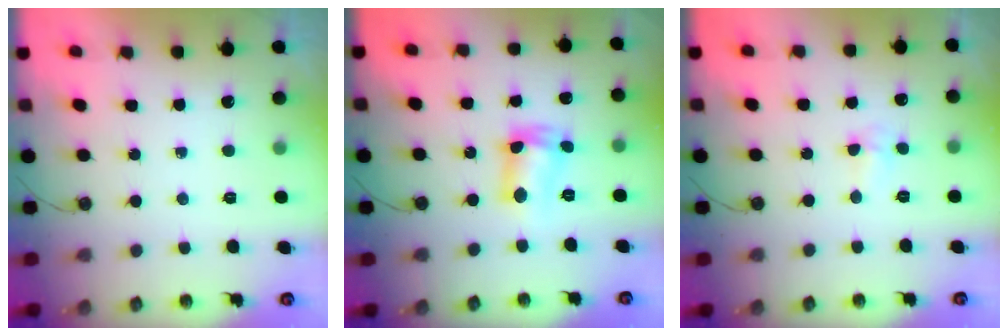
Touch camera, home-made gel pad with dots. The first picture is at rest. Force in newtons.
{"total": 8.2, "press": 8.2, "slide": 0.9}
{"total": 2.5, "press": 2.4, "slide": 0.9}